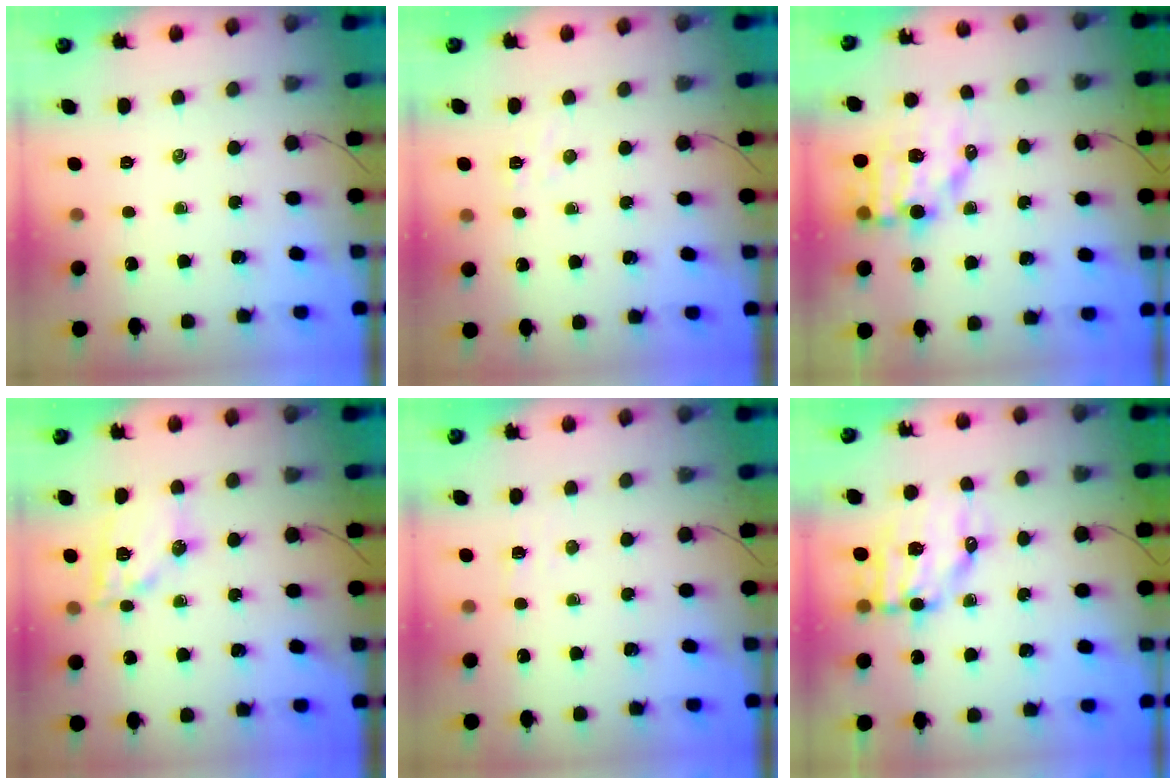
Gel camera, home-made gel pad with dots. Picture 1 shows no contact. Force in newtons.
{"total": 4.5, "press": 4.4, "slide": 1.1}
{"total": 10.8, "press": 10.7, "slide": 1.6}
{"total": 13.5, "press": 13.4, "slide": 2.0}
{"total": 1.2, "press": 1.1, "slide": 0.5}
{"total": 9.3, "press": 9.1, "slide": 1.9}